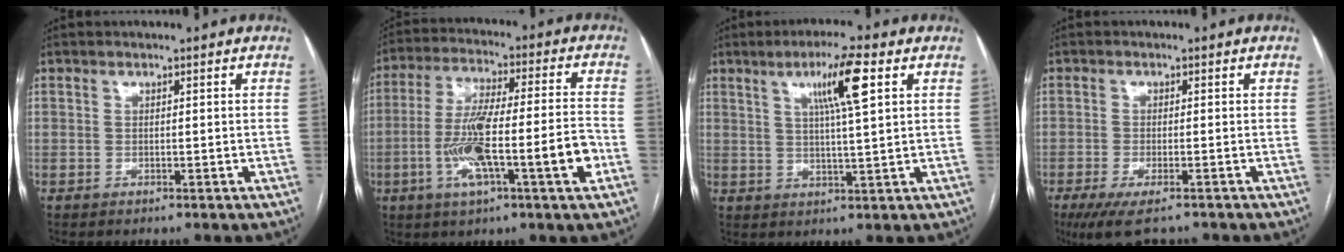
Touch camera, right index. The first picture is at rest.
{"total": 14.9, "force": [-4.4, 1.2, 14.2], "torque": [-0.259, 0.006, -0.075]}
{"total": 8.1, "force": [3.4, -0.1, 7.3], "torque": [-0.126, 0.005, 0.056]}
{"total": 7.8, "force": [-5.8, 1.7, 4.9], "torque": [-0.080, -0.019, -0.092]}